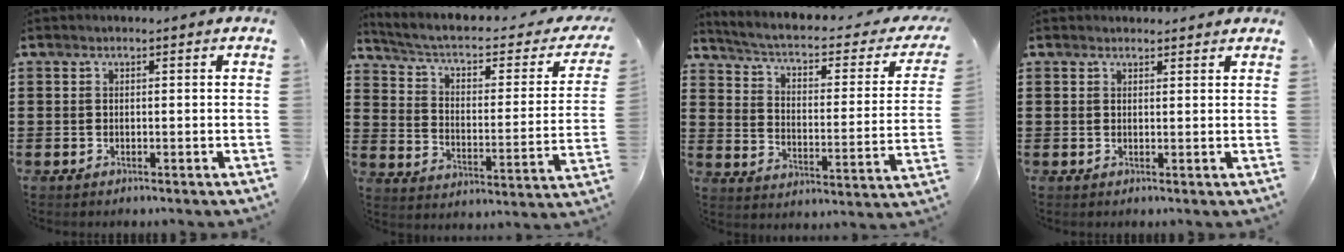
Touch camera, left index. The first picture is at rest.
{"total": 4.8, "force": [3.2, 1.3, 3.3], "torque": [-0.081, -0.027, 0.046]}
{"total": 3.5, "force": [2.3, 0.5, 2.5], "torque": [-0.065, -0.027, 0.028]}
{"total": 1.3, "force": [1.3, 0.2, 0.0], "torque": [-0.003, 0.002, 0.025]}